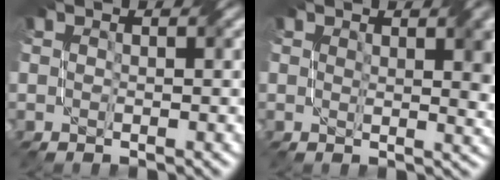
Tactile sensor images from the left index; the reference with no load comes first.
{"total": 3.6, "force": [1.5, 1.2, 3.0], "torque": [-0.036, -0.002, 0.025]}